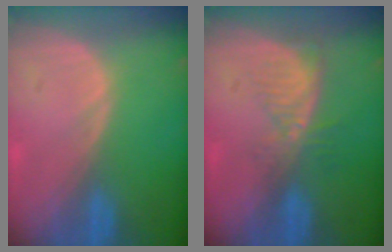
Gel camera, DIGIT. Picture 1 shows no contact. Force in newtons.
{"total": 5.5, "press": 4.6, "slide": 3.0}